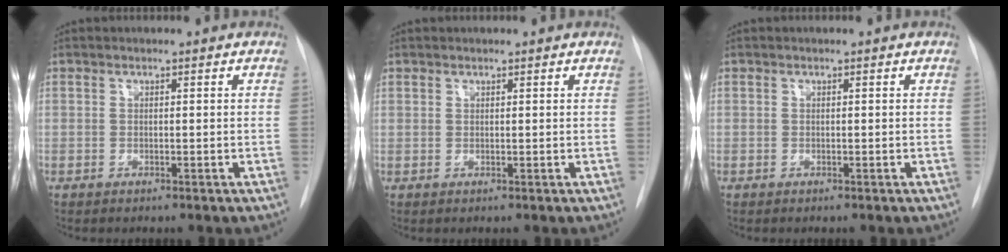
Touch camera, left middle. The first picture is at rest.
{"total": 0.6, "force": [0.2, -0.2, -0.6], "torque": [0.014, -0.007, 0.000]}
{"total": 0.0}